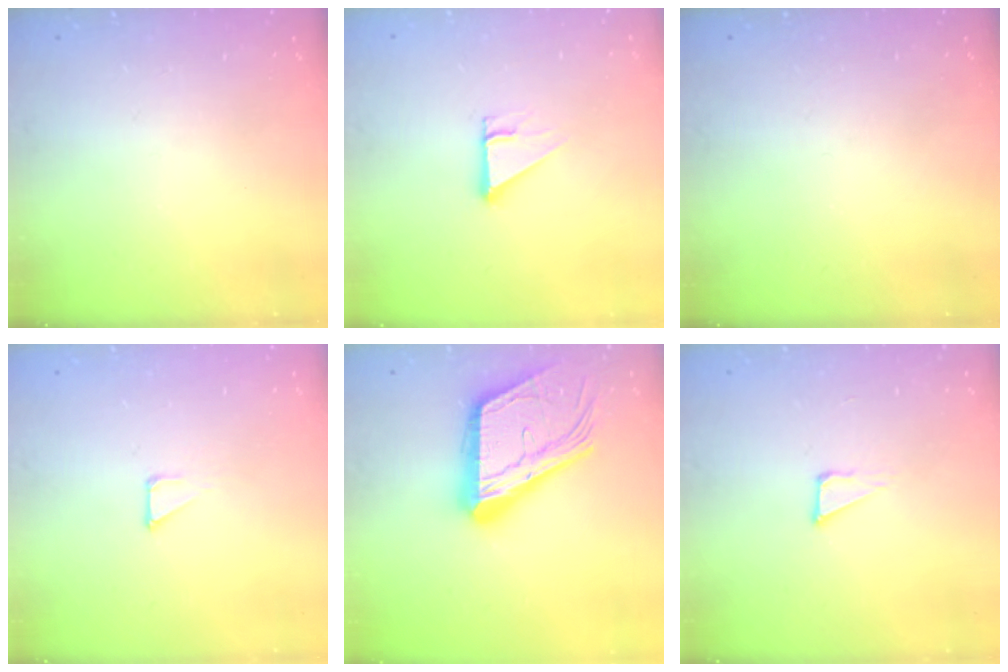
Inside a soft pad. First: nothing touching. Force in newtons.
{"total": 2.7, "press": 2.7, "slide": 0.0}
{"total": 0.0}
{"total": 1.2, "press": 1.2, "slide": 0.0}
{"total": 23.2, "press": 22.8, "slide": 3.7}
{"total": 3.4, "press": 3.3, "slide": 0.9}